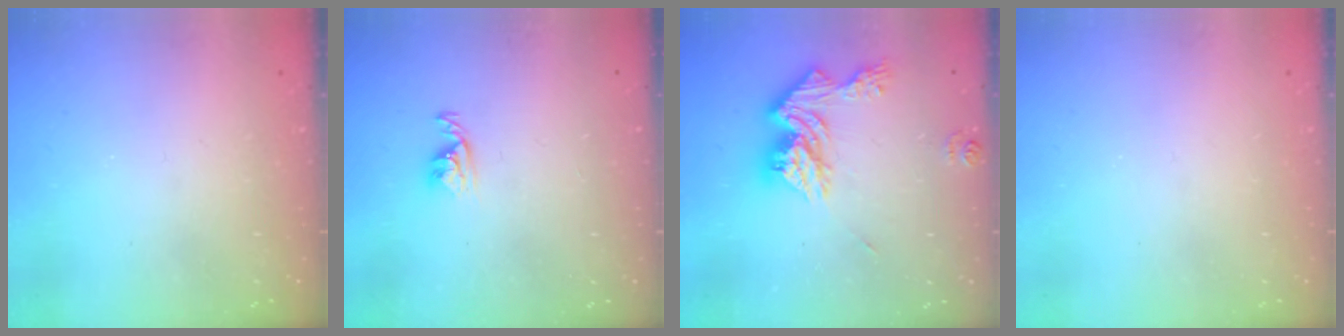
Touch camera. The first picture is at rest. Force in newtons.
{"total": 3.3, "press": 3.3, "slide": 0.5}
{"total": 14.7, "press": 14.7, "slide": 1.2}
{"total": 0.0}